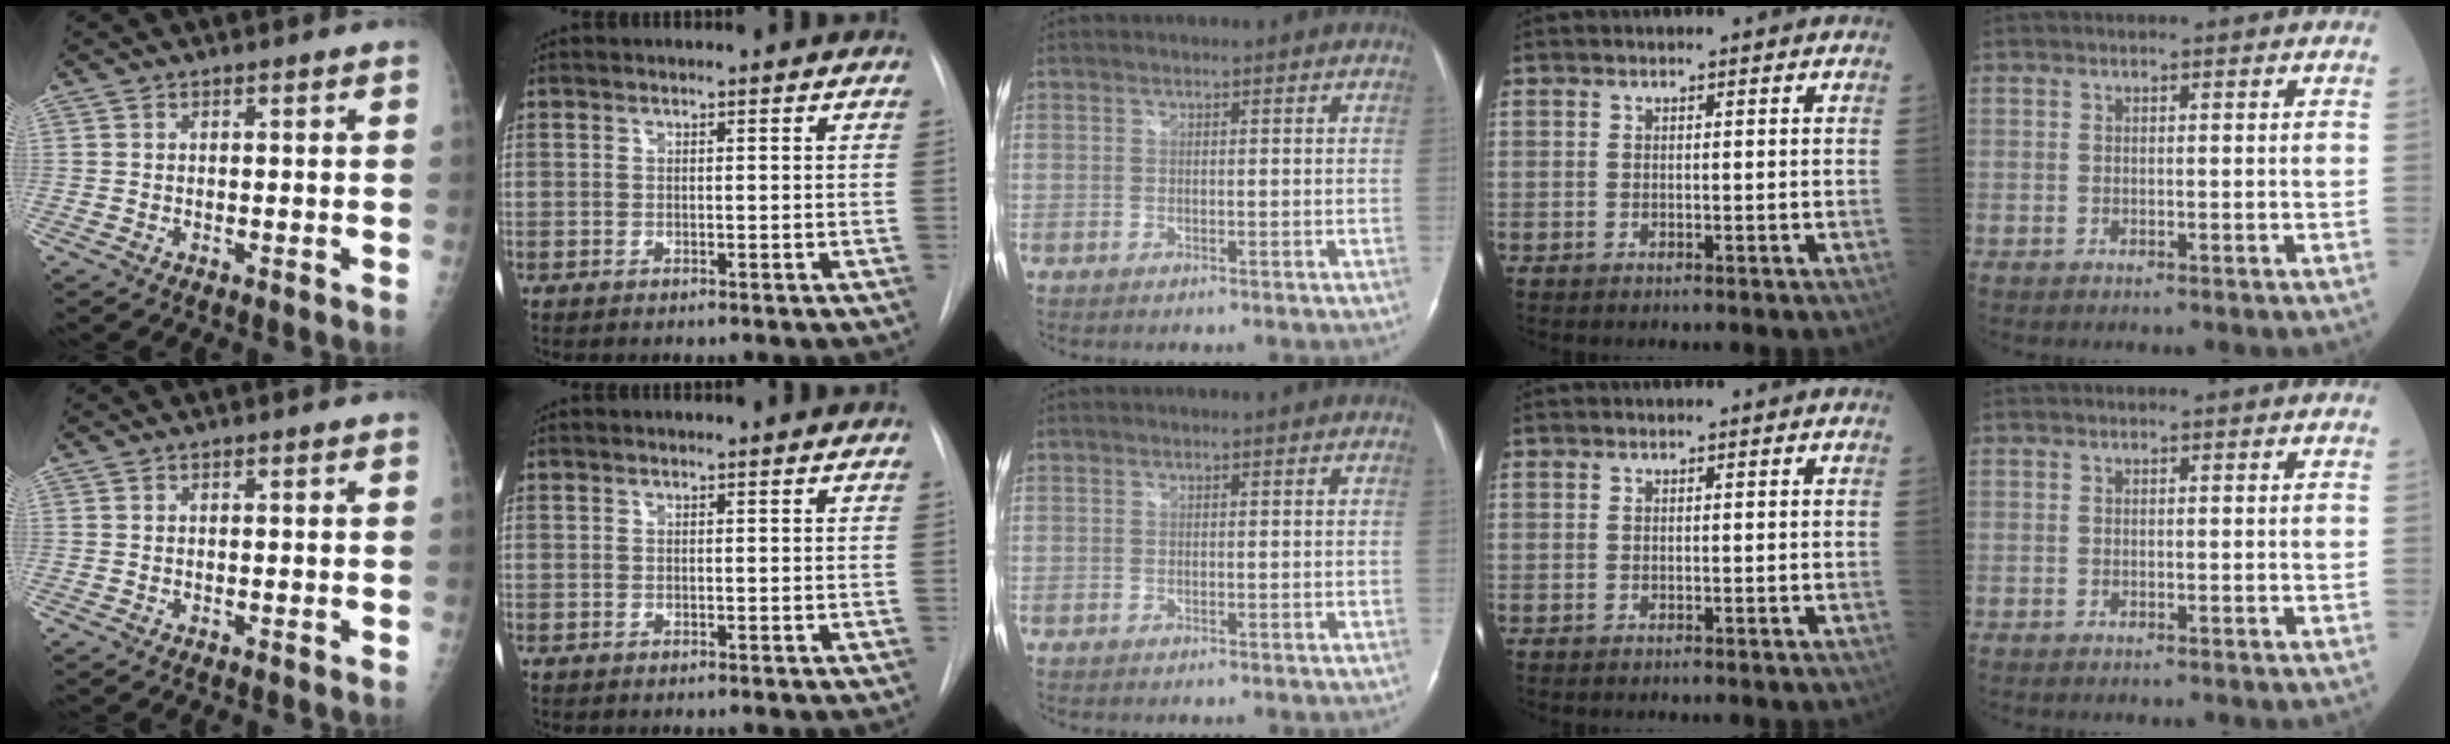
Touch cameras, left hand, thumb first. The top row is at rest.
{}